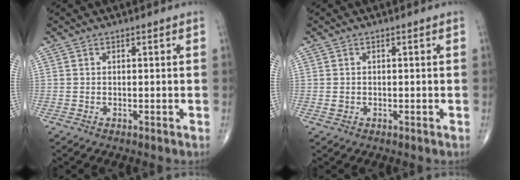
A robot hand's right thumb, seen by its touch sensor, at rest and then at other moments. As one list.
[{"total": 0.9, "force": [-0.1, 0.8, 0.5], "torque": [-0.008, 0.002, 0.000]}]